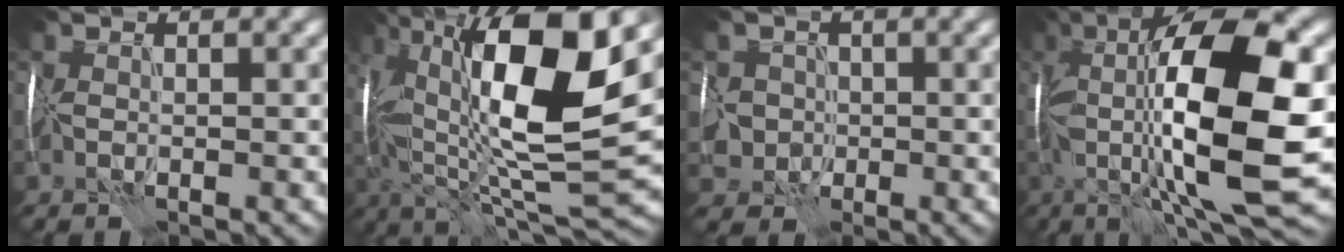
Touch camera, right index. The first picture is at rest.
{"total": 17.4, "force": [3.8, 6.5, 15.7], "torque": [-0.290, 0.000, 0.069]}
{"total": 3.5, "force": [-0.6, 3.2, 1.1], "torque": [-0.006, 0.013, -0.018]}
{"total": 15.1, "force": [0.4, 4.0, 14.5], "torque": [-0.239, 0.002, 0.011]}